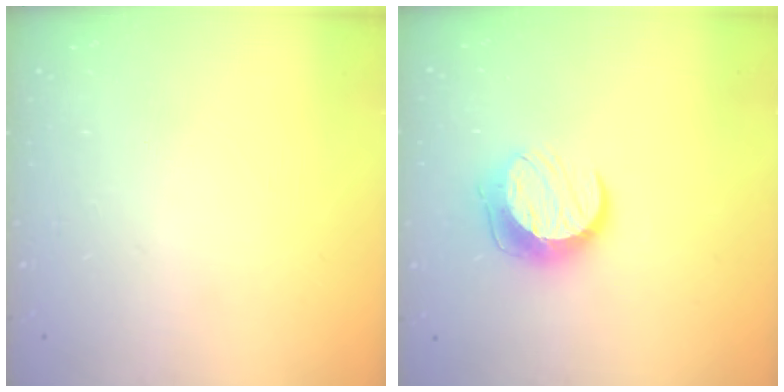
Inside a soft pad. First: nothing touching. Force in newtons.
{"total": 10.8, "press": 10.8, "slide": 0.5}